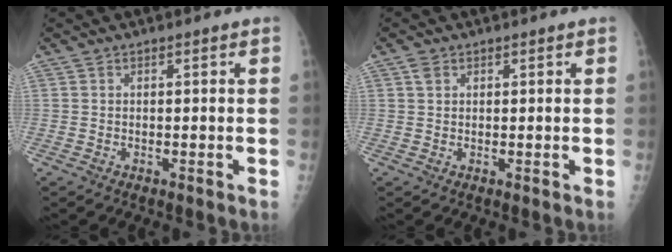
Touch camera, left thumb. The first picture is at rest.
{"total": 1.5, "force": [0.7, 1.1, 0.7], "torque": [-0.007, 0.001, 0.011]}